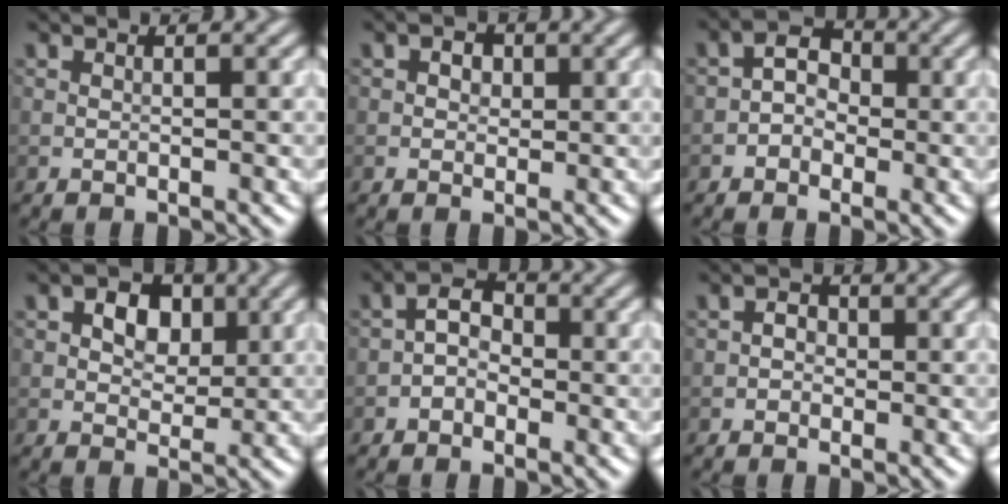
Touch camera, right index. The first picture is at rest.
{"total": 1.7, "force": [0.6, 1.3, 1.0], "torque": [-0.009, -0.001, 0.002]}
{"total": 2.4, "force": [-0.7, 1.9, 1.3], "torque": [-0.016, 0.009, -0.021]}
{"total": 3.9, "force": [1.1, 2.8, 2.6], "torque": [-0.036, 0.003, 0.010]}
{"total": 2.3, "force": [-0.9, 1.6, 1.4], "torque": [-0.020, 0.010, -0.023]}
{"total": 1.4, "force": [-0.1, 1.2, 0.7], "torque": [0.001, -0.001, -0.014]}